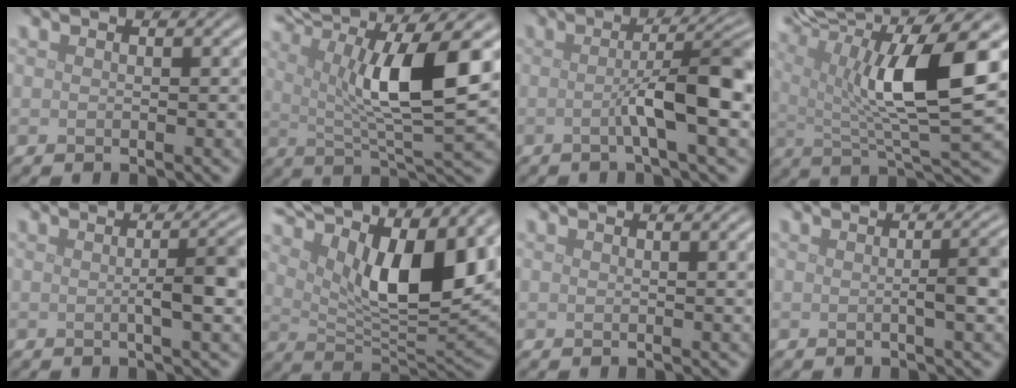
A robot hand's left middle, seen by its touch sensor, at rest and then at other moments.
{"total": 11.5, "force": [4.0, 2.5, 10.4], "torque": [-0.170, 0.009, 0.074]}
{"total": 7.5, "force": [-0.6, 1.3, 7.3], "torque": [-0.113, 0.008, -0.013]}
{"total": 12.3, "force": [3.7, 3.4, 11.2], "torque": [-0.189, 0.008, 0.070]}
{"total": 4.8, "force": [-0.1, 1.0, 4.6], "torque": [-0.064, 0.007, -0.003]}
{"total": 13.3, "force": [5.8, 4.5, 11.1], "torque": [-0.173, 0.000, 0.102]}
{"total": 2.0, "force": [0.5, 0.6, 1.8], "torque": [-0.015, 0.006, 0.005]}
{"total": 3.9, "force": [-0.1, 0.8, 3.8], "torque": [-0.050, 0.009, -0.003]}